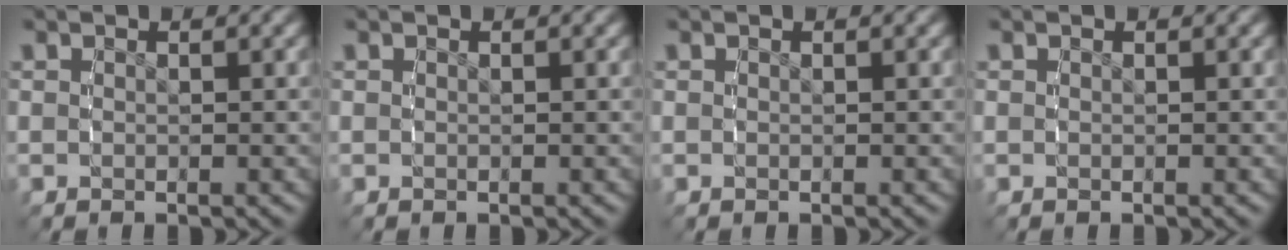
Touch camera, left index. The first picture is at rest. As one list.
[{"total": 0.0}, {"total": 0.0}, {"total": 0.0}]